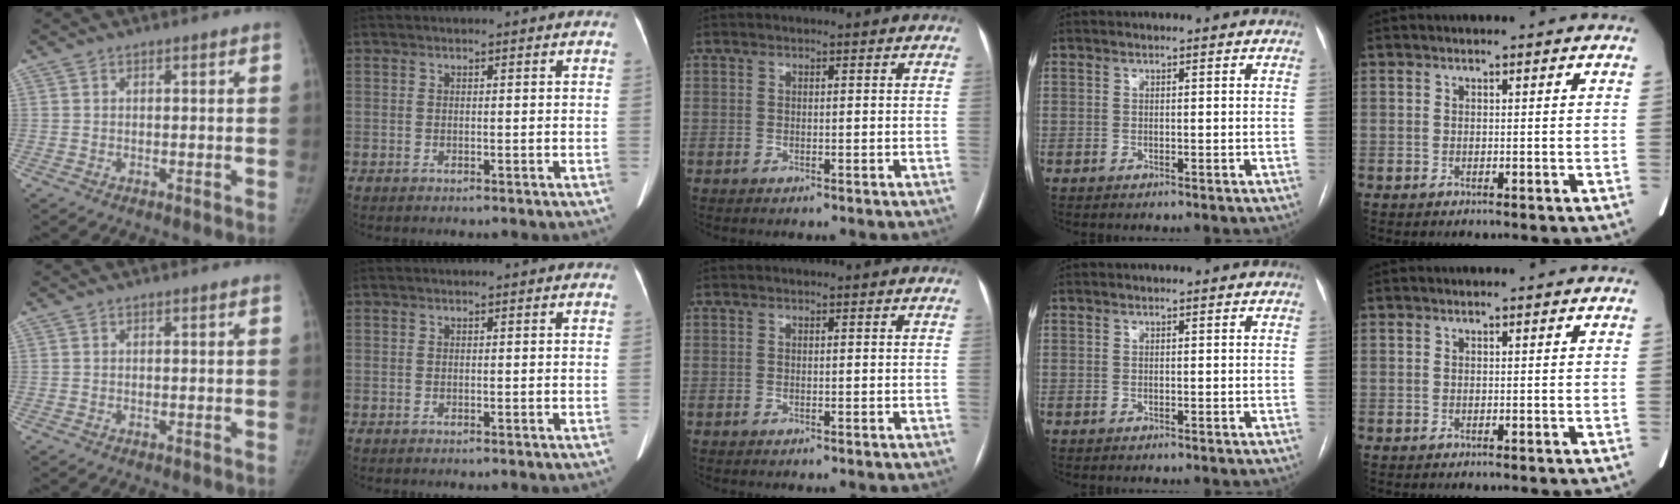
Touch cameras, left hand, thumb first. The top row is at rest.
{}